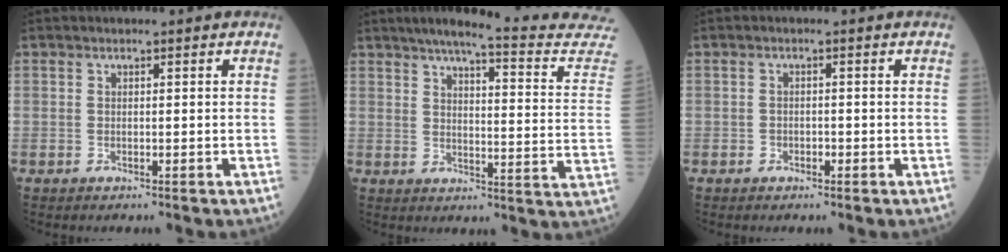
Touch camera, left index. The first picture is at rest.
{"total": 19.6, "force": [18.2, 0.5, 7.1], "torque": [-0.086, -0.080, 0.203]}
{"total": 1.0, "force": [-0.5, 0.7, 0.4], "torque": [-0.007, 0.003, -0.010]}